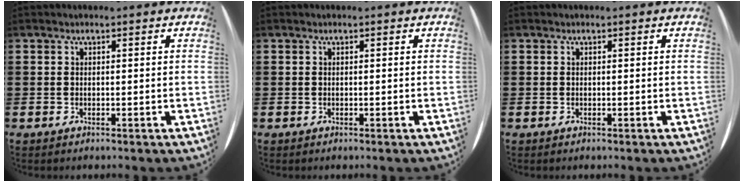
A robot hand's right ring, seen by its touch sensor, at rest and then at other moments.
{"total": 0.0}
{"total": 0.0}